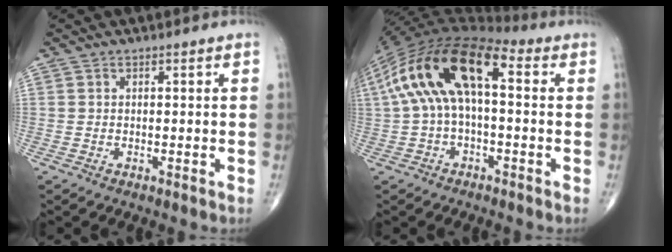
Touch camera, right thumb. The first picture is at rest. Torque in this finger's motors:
{"motor_torque": [0.14, 1.04, 2.04, 0.68, 0.58]}